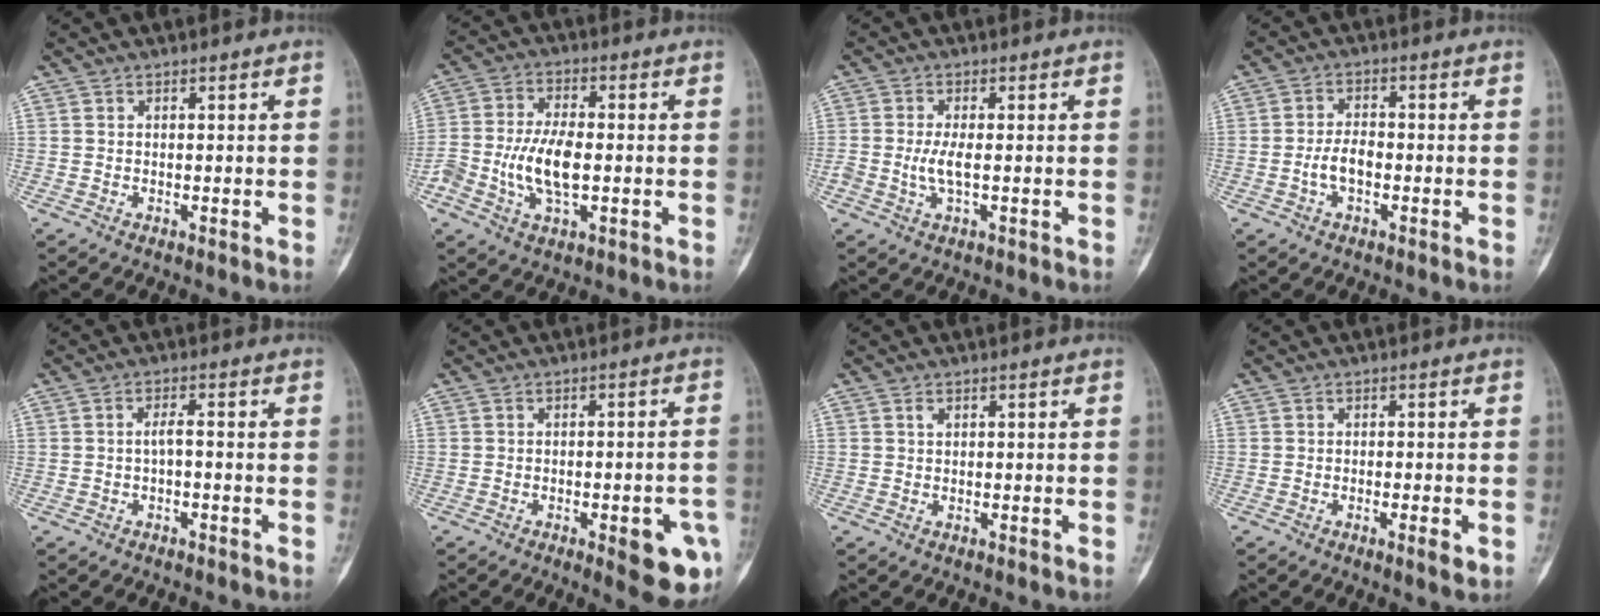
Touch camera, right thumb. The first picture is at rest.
{"total": 10.2, "force": [-1.6, 4.9, 8.8], "torque": [-0.180, 0.011, -0.032]}
{"total": 3.7, "force": [-0.4, 1.2, 3.5], "torque": [-0.081, -0.003, -0.009]}
{"total": 4.2, "force": [-1.2, 2.3, 3.2], "torque": [-0.061, 0.016, -0.025]}
{"total": 1.9, "force": [-0.5, 0.7, 1.6], "torque": [-0.027, 0.012, -0.010]}
{"total": 10.4, "force": [-4.1, 3.1, 9.1], "torque": [-0.095, 0.013, -0.043]}
{"total": 0.6, "force": [0.3, 0.5, 0.3], "torque": [-0.005, 0.000, 0.004]}
{"total": 2.8, "force": [-1.1, 0.6, 2.5], "torque": [-0.043, -0.004, -0.017]}